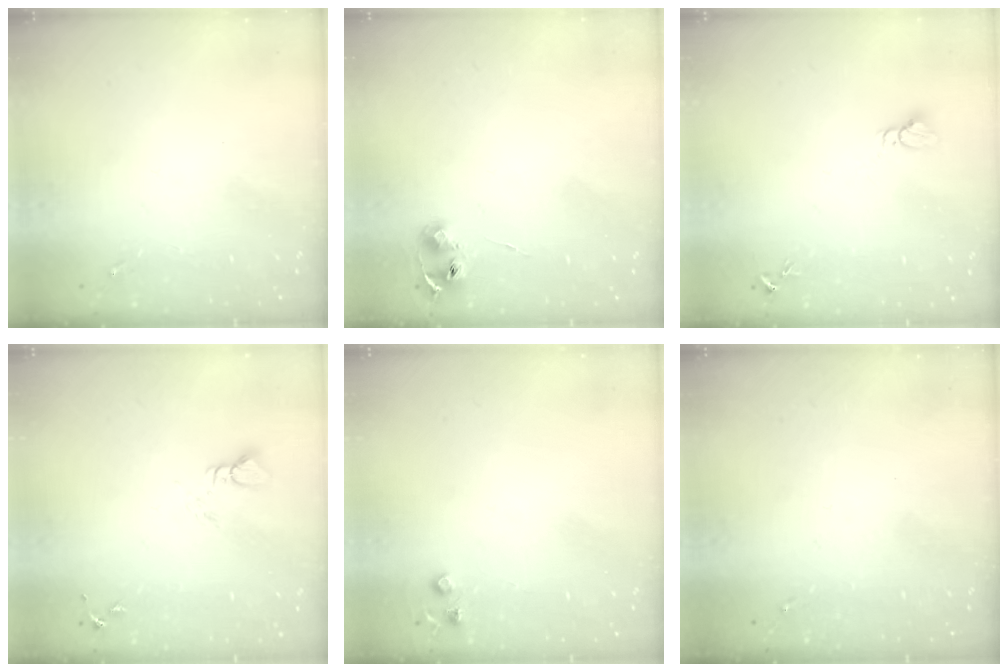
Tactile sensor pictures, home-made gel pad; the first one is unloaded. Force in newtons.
{"total": 6.4, "press": 6.4, "slide": 0.7}
{"total": 3.2, "press": 3.2, "slide": 0.1}
{"total": 3.4, "press": 3.4, "slide": 0.2}
{"total": 4.2, "press": 4.1, "slide": 0.7}
{"total": 0.0}